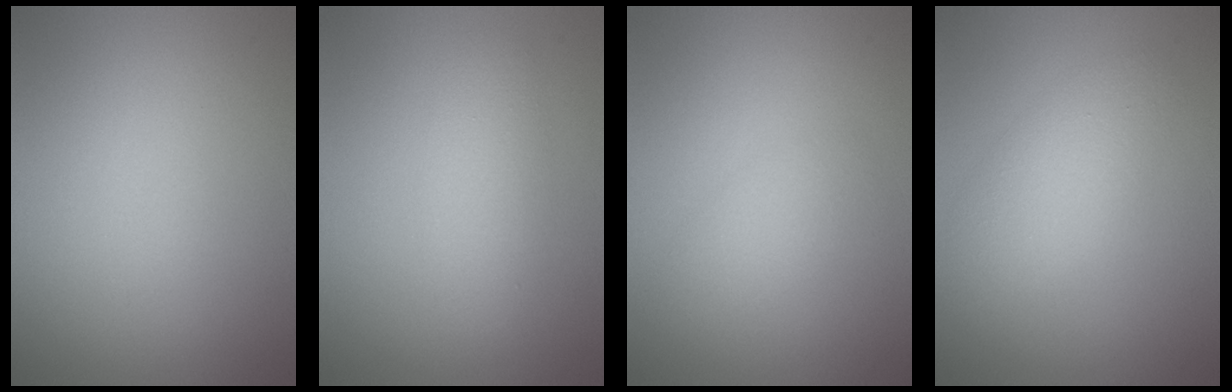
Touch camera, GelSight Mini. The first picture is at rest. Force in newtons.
{"total": 2.9, "press": 2.9, "slide": 0.1}
{"total": 1.6, "press": 1.6, "slide": 0.1}
{"total": 3.3, "press": 3.3, "slide": 0.3}